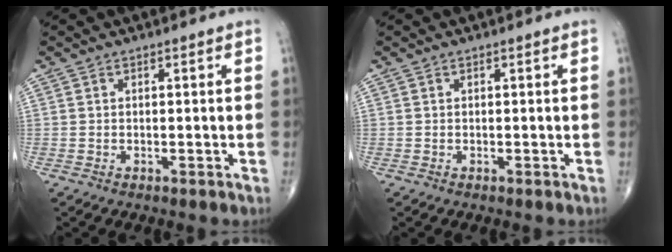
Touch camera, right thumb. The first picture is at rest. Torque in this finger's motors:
{"motor_torque": [0.01, 0.02, -0.02, -0.01, 0.01]}